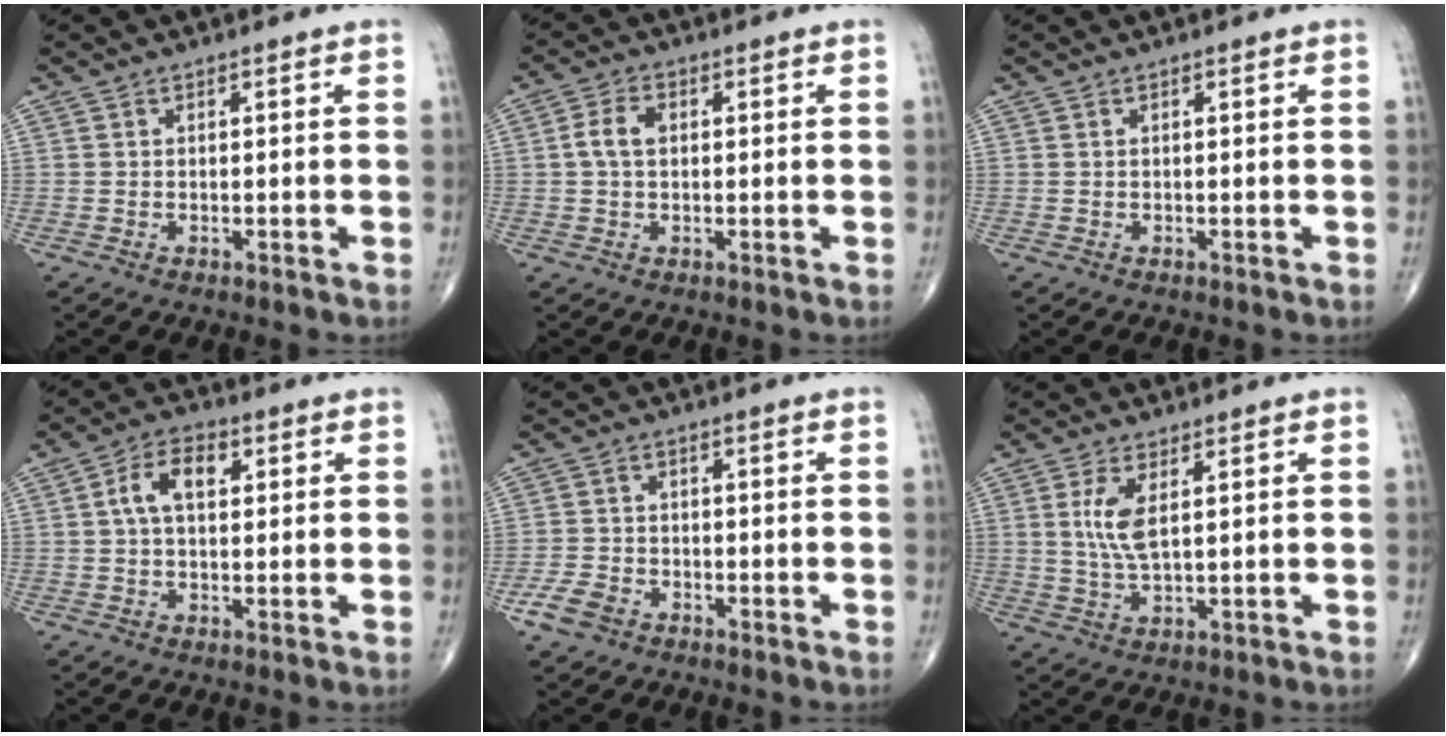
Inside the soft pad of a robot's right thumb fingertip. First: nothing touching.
{"total": 4.1, "force": [0.4, 2.7, 3.1], "torque": [-0.068, 0.013, 0.005]}
{"total": 0.0}
{"total": 6.7, "force": [1.5, 3.8, 5.3], "torque": [-0.093, 0.016, 0.021]}
{"total": 4.8, "force": [-2.8, 3.1, 2.3], "torque": [-0.048, 0.012, -0.052]}
{"total": 5.8, "force": [1.5, 2.1, 5.2], "torque": [-0.111, -0.009, 0.034]}